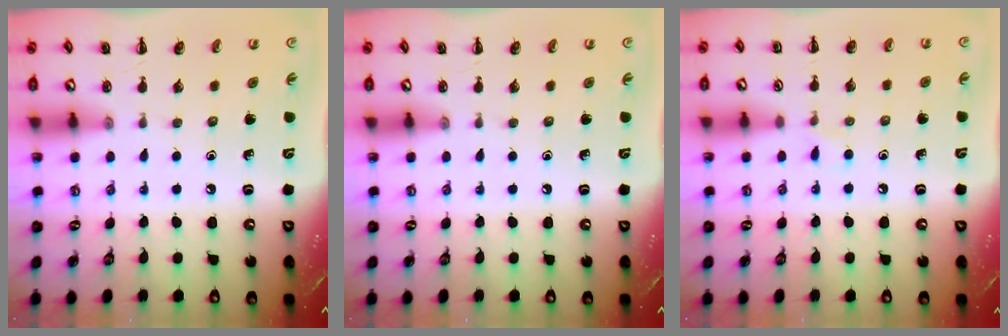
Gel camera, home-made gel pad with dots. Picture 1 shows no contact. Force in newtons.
{"total": 0.0}
{"total": 4.0, "press": 3.8, "slide": 1.4}